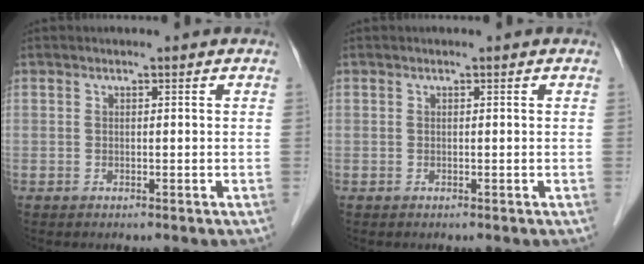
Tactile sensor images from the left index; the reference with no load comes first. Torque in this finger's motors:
{"motor_torque": [0.05, -0.05, 0.00, 0.01]}